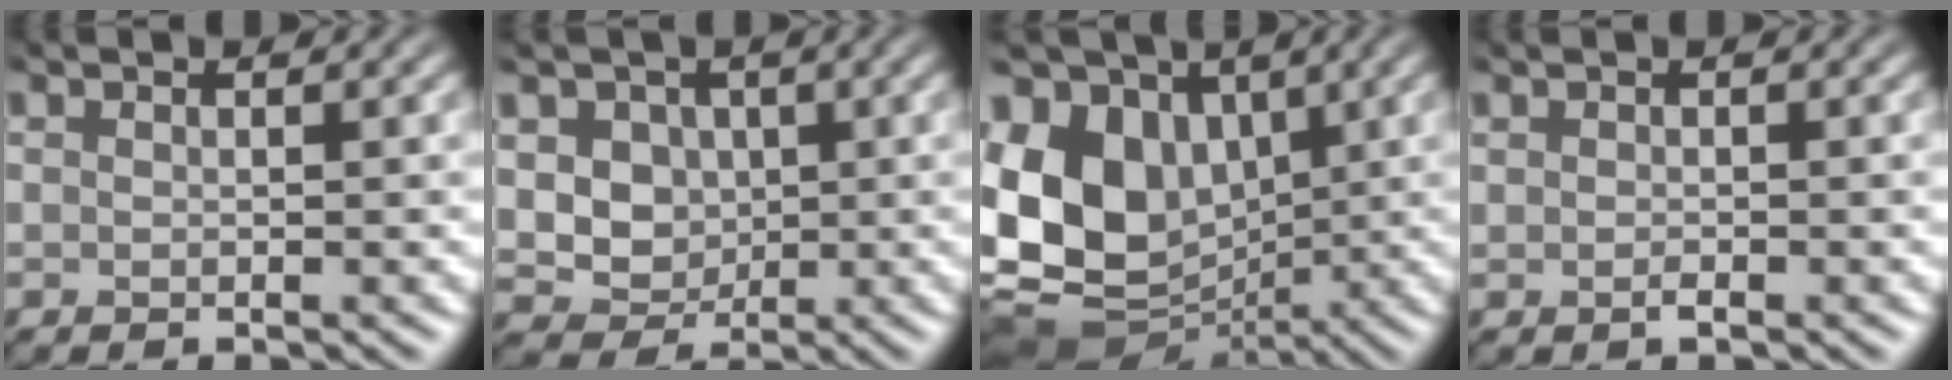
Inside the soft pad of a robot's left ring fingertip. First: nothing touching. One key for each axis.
{"total": 5.7, "fx": 0.4, "fy": 4.9, "fz": 2.8, "tx": -0.056, "ty": 0.000, "tz": 0.005}
{"total": 13.5, "fx": -0.6, "fy": 10.6, "fz": 8.4, "tx": -0.195, "ty": -0.011, "tz": 0.008}
{"total": 0.5, "fx": -0.1, "fy": 0.2, "fz": 0.5, "tx": -0.011, "ty": -0.004, "tz": 0.001}